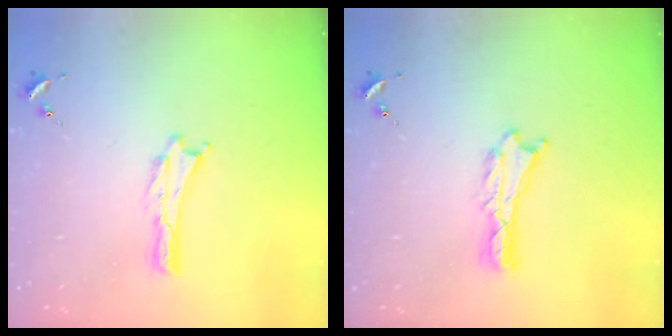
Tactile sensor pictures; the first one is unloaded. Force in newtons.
{"total": 1.3, "press": 1.3, "slide": 0.1}